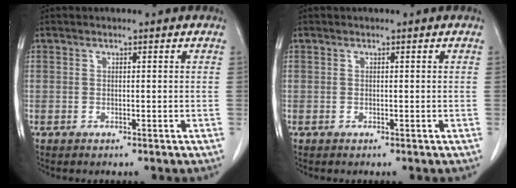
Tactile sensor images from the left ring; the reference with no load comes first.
{"total": 0.0}